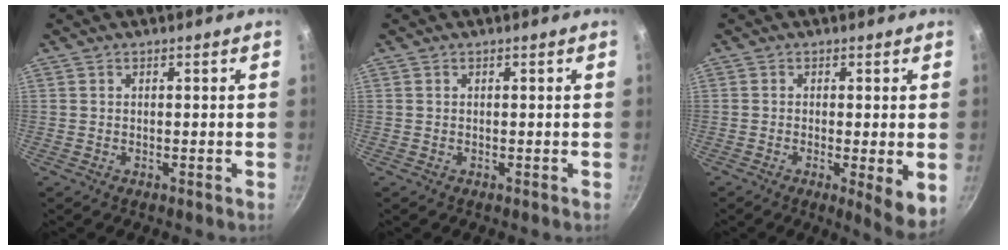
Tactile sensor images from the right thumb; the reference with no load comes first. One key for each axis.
{"total": 0.0}
{"total": 6.4, "fx": -1.0, "fy": 1.3, "fz": 6.2, "tx": -0.083, "ty": -0.017, "tz": -0.011}